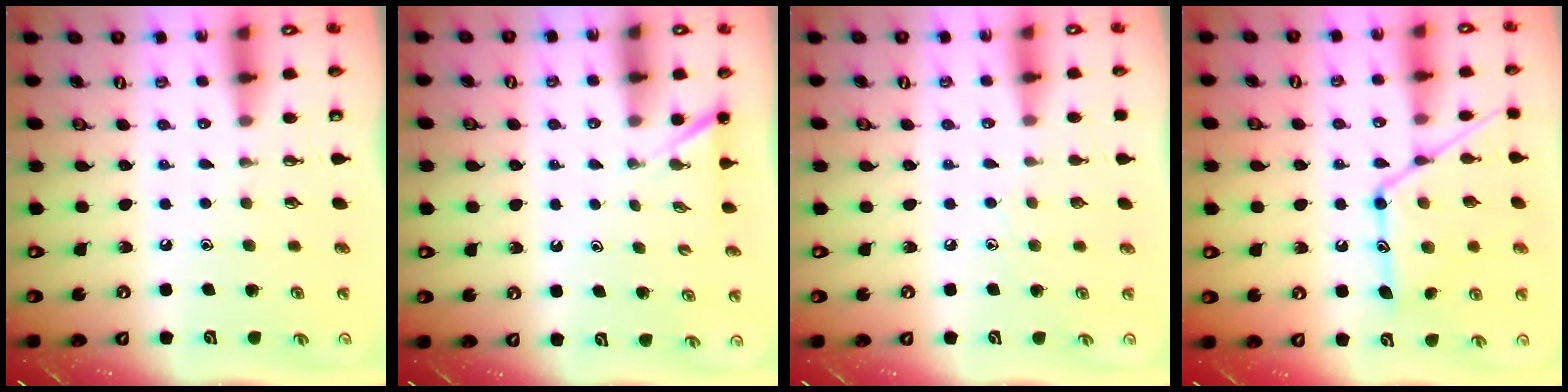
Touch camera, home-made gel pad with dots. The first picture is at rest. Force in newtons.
{"total": 1.5, "press": 1.5, "slide": 0.1}
{"total": 3.5, "press": 3.5, "slide": 0.4}
{"total": 15.4, "press": 15.4, "slide": 1.1}